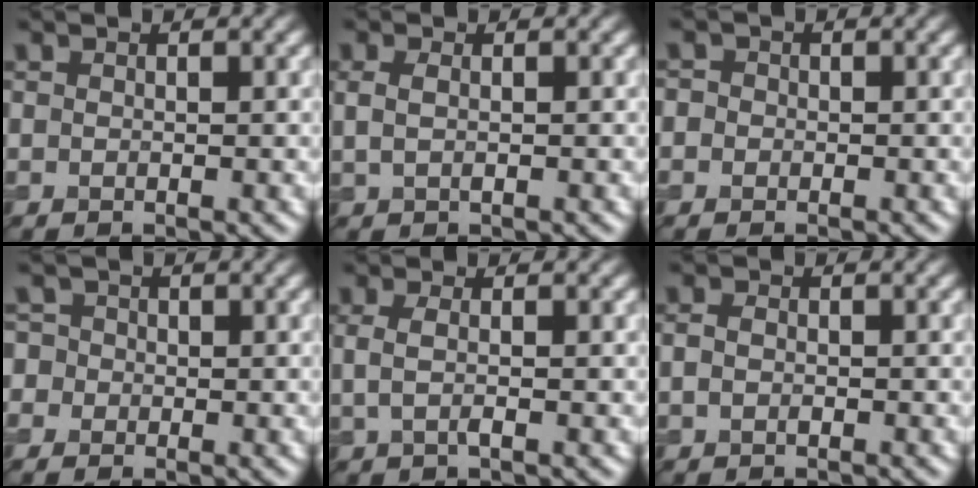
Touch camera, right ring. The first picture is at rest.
{"total": 0.9, "force": [0.3, 0.3, 0.8], "torque": [-0.020, 0.006, 0.005]}
{"total": 1.2, "force": [-0.5, 1.1, 0.2], "torque": [0.006, 0.007, -0.018]}
{"total": 2.2, "force": [-0.4, 2.1, 0.4], "torque": [0.005, 0.022, -0.034]}
{"total": 1.4, "force": [0.1, 0.3, 1.3], "torque": [-0.031, 0.004, 0.001]}
{"total": 0.9, "force": [-0.3, 0.6, 0.6], "torque": [-0.013, 0.006, -0.009]}